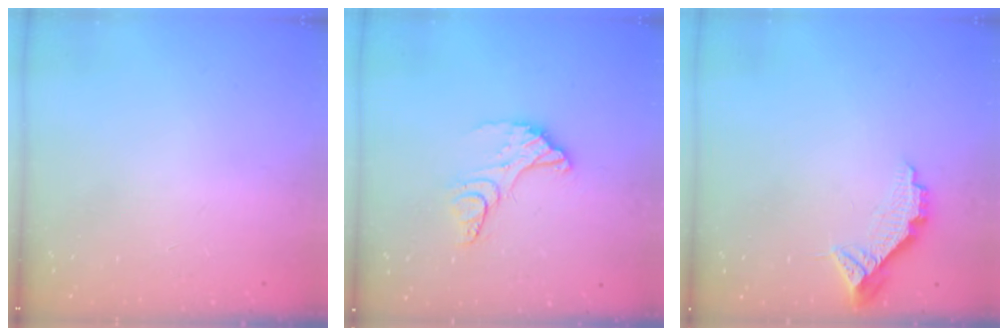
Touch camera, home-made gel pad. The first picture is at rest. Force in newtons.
{"total": 11.9, "press": 11.8, "slide": 1.2}
{"total": 8.7, "press": 8.7, "slide": 0.4}